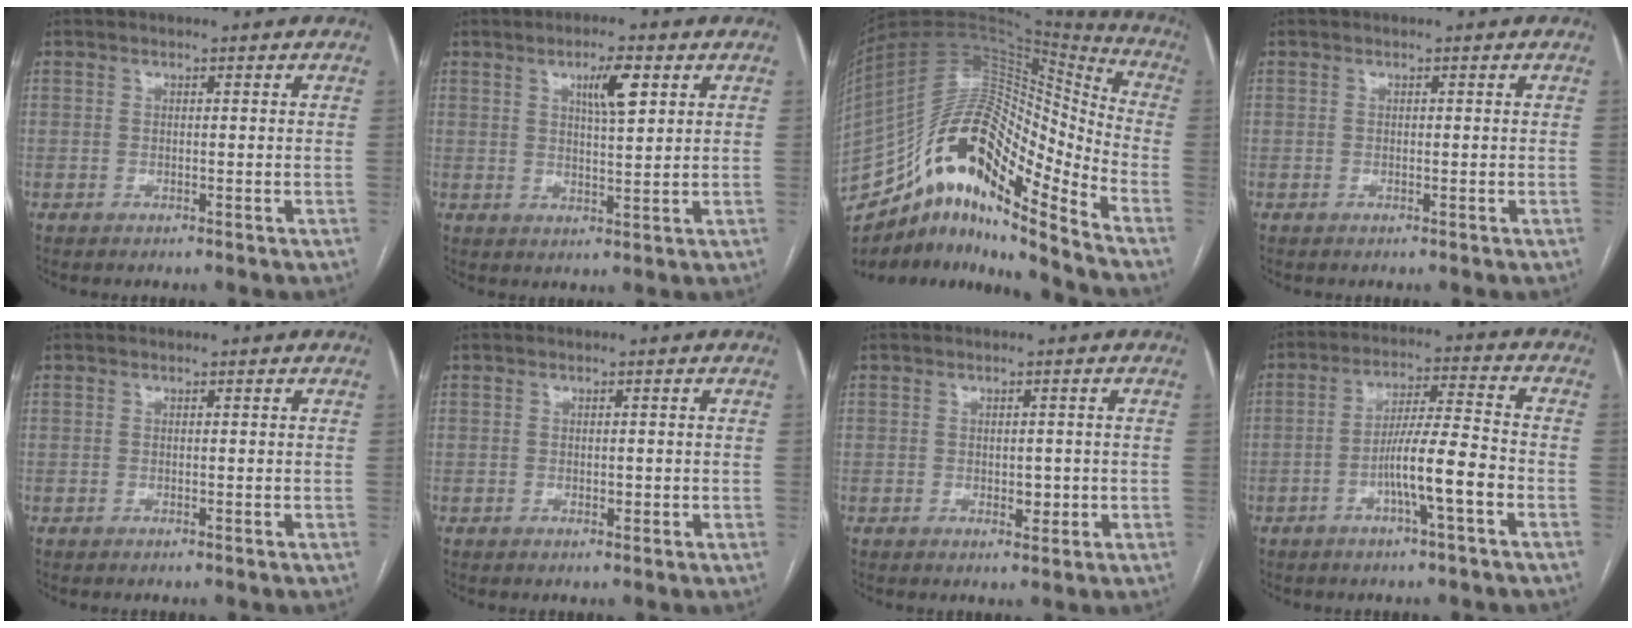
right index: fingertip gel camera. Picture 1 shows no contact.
{"total": 5.3, "force": [2.5, 0.9, 4.7], "torque": [-0.080, 0.002, 0.042]}
{"total": 22.6, "force": [-14.2, 5.7, 16.6], "torque": [-0.318, 0.039, -0.246]}
{"total": 0.0}
{"total": 0.0}
{"total": 1.0, "force": [-0.1, 0.6, 0.8], "torque": [-0.010, -0.001, -0.001]}
{"total": 2.2, "force": [-0.3, 1.4, 1.8], "torque": [-0.022, 0.000, 0.000]}
{"total": 8.5, "force": [-3.3, 0.1, 7.8], "torque": [-0.141, 0.010, -0.058]}